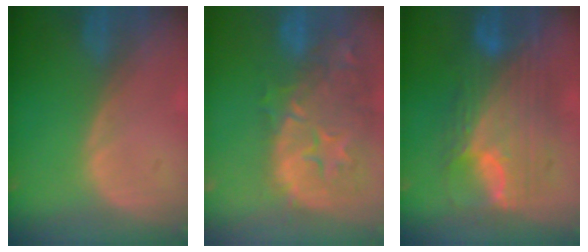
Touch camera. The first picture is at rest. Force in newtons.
{"total": 15.3, "press": 12.2, "slide": 9.3}
{"total": 11.9, "press": 11.9, "slide": 1.1}